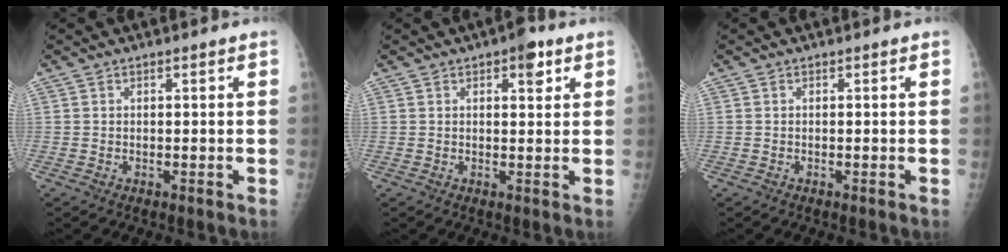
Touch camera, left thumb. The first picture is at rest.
{"total": 4.2, "force": [2.2, 1.8, 3.1], "torque": [-0.027, -0.006, 0.025]}
{"total": 0.0}